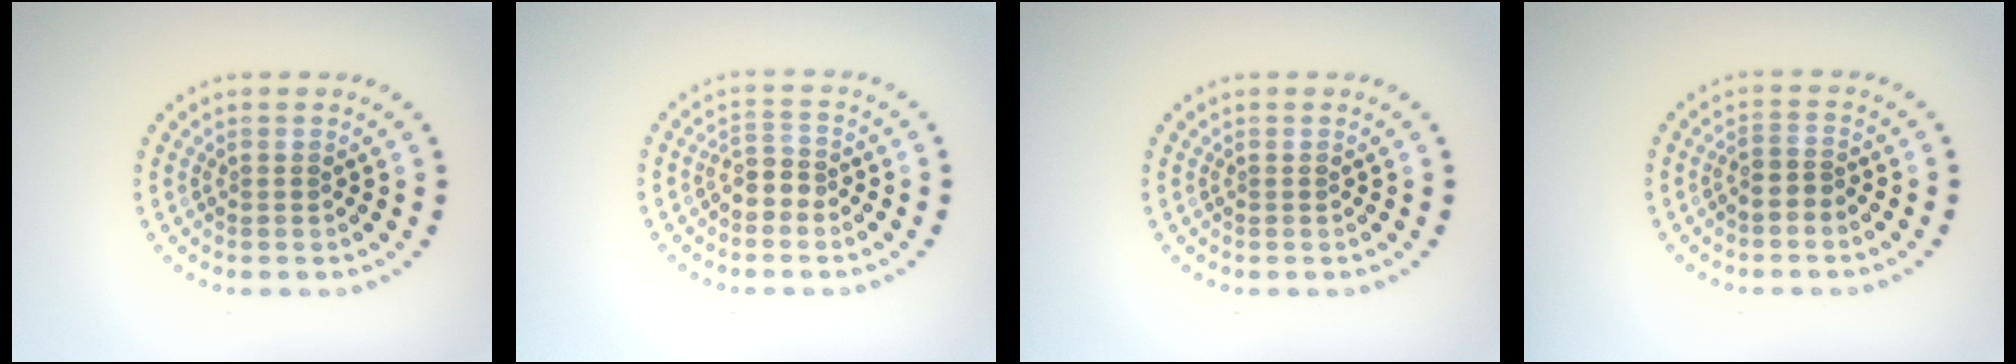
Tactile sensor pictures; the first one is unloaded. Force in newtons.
{"total": 1.9, "press": 1.6, "slide": 1.0}
{"total": 0.0}
{"total": 1.2, "press": 0.9, "slide": 0.8}